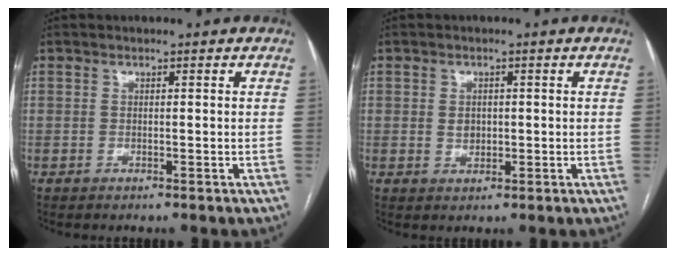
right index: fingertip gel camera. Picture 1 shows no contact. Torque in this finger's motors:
{"motor_torque": [-0.09, 0.05, -0.05, 0.00]}